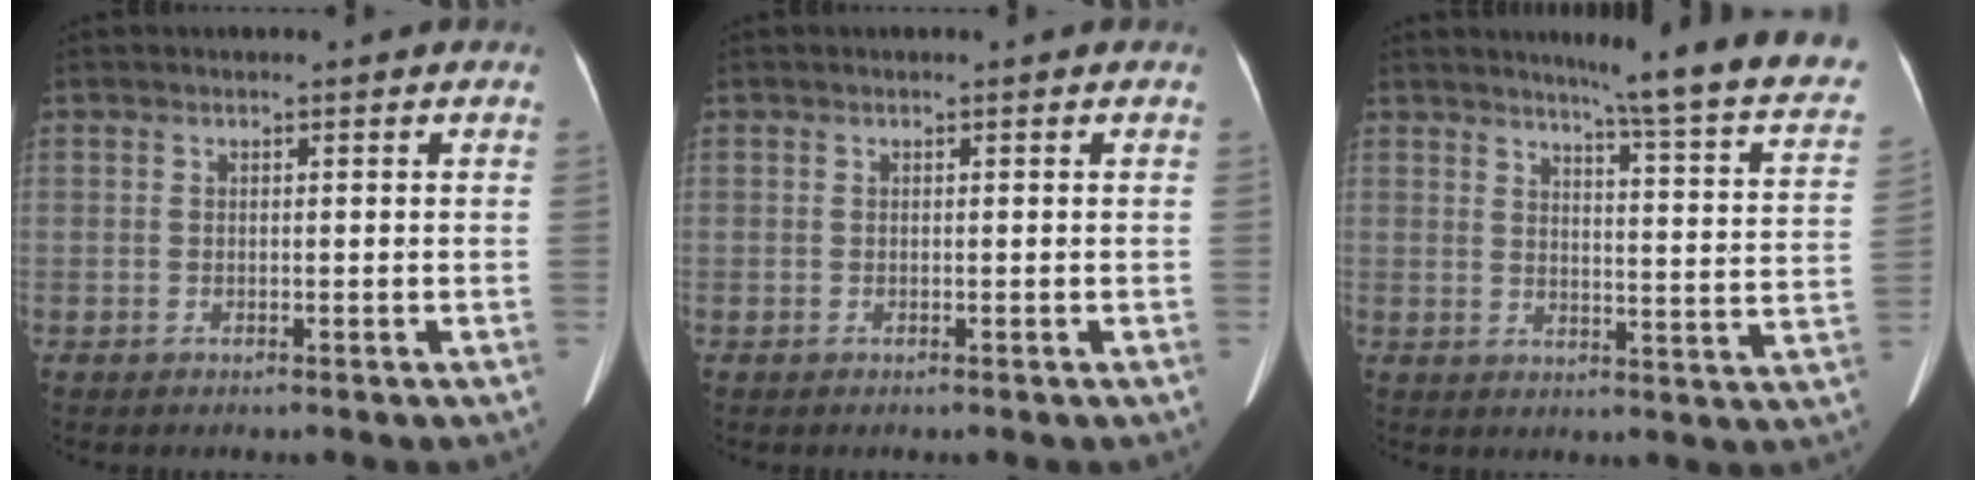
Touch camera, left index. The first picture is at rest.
{"total": 0.0}
{"total": 19.4, "force": [16.6, -0.1, 9.9], "torque": [-0.122, -0.071, 0.186]}